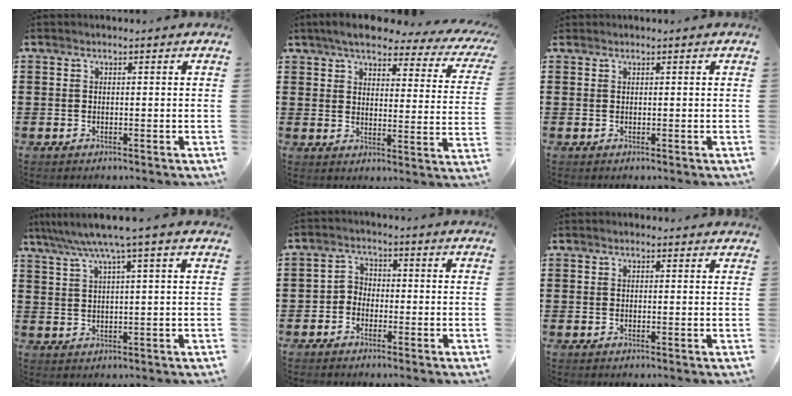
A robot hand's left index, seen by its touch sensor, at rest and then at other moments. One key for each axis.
{"total": 5.5, "fx": 4.6, "fy": 1.1, "fz": 2.8, "tx": -0.067, "ty": -0.022, "tz": 0.074}
{"total": 0.0}
{"total": 5.4, "fx": 3.6, "fy": -0.7, "fz": 3.9, "tx": -0.087, "ty": -0.010, "tz": 0.058}
{"total": 2.6, "fx": -1.8, "fy": 1.9, "fz": 0.4, "tx": -0.018, "ty": 0.008, "tz": -0.041}
{"total": 0.8, "fx": 0.7, "fy": 0.3, "fz": 0.2, "tx": -0.006, "ty": 0.003, "tz": 0.013}